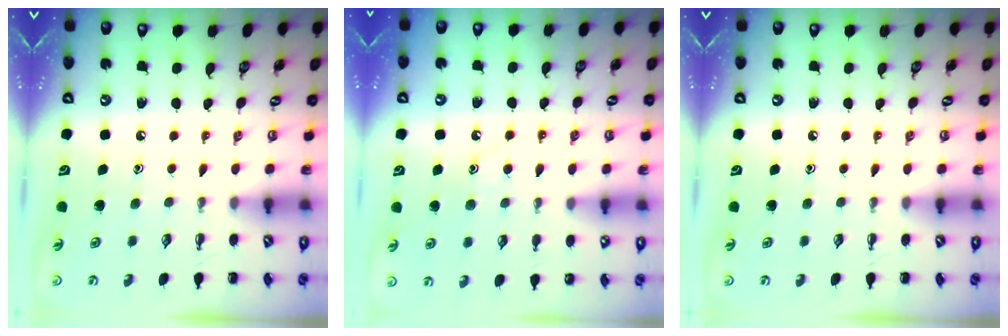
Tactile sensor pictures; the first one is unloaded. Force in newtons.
{"total": 8.1, "press": 8.0, "slide": 1.1}
{"total": 0.0}